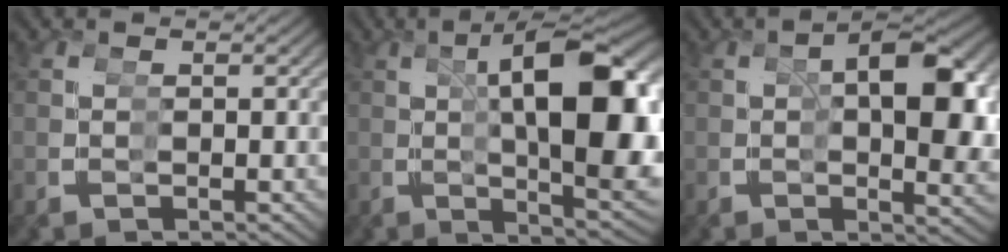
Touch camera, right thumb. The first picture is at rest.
{"total": 13.8, "force": [1.0, 4.4, 13.1], "torque": [-0.165, 0.012, 0.019]}
{"total": 6.7, "force": [0.9, 1.6, 6.4], "torque": [-0.073, 0.015, 0.012]}